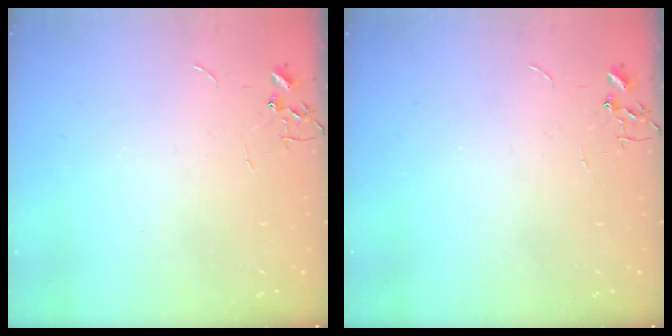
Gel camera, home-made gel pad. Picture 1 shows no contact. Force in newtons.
{"total": 0.0}